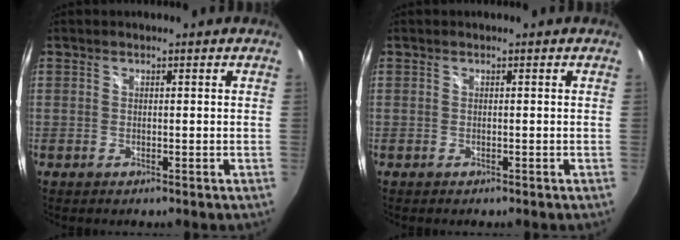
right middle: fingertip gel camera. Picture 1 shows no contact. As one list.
[{"total": 0.0}]